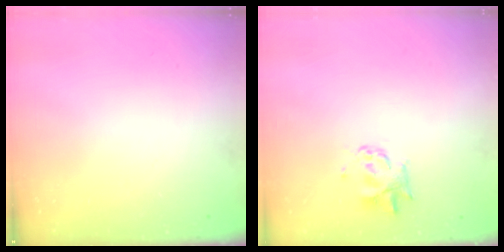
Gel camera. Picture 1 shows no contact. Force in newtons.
{"total": 3.0, "press": 2.9, "slide": 0.4}